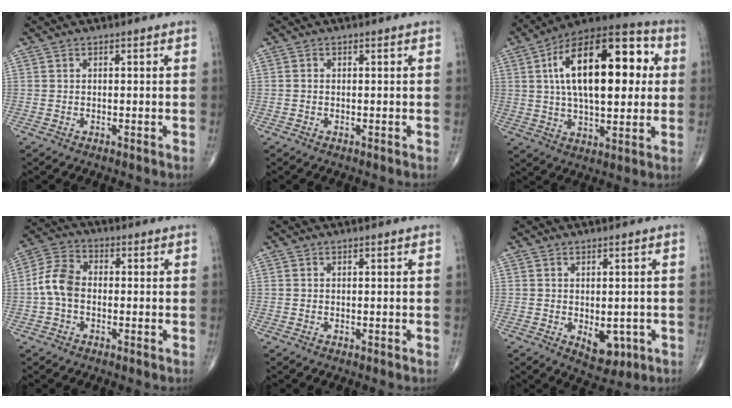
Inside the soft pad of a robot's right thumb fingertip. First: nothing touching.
{"total": 0.0}
{"total": 25.0, "force": [4.9, 11.9, 21.5], "torque": [-0.325, 0.018, 0.069]}
{"total": 7.2, "force": [-0.9, 4.9, 5.1], "torque": [-0.098, 0.023, -0.030]}
{"total": 0.0}
{"total": 5.6, "force": [-1.3, 3.3, 4.2], "torque": [-0.036, -0.005, -0.005]}